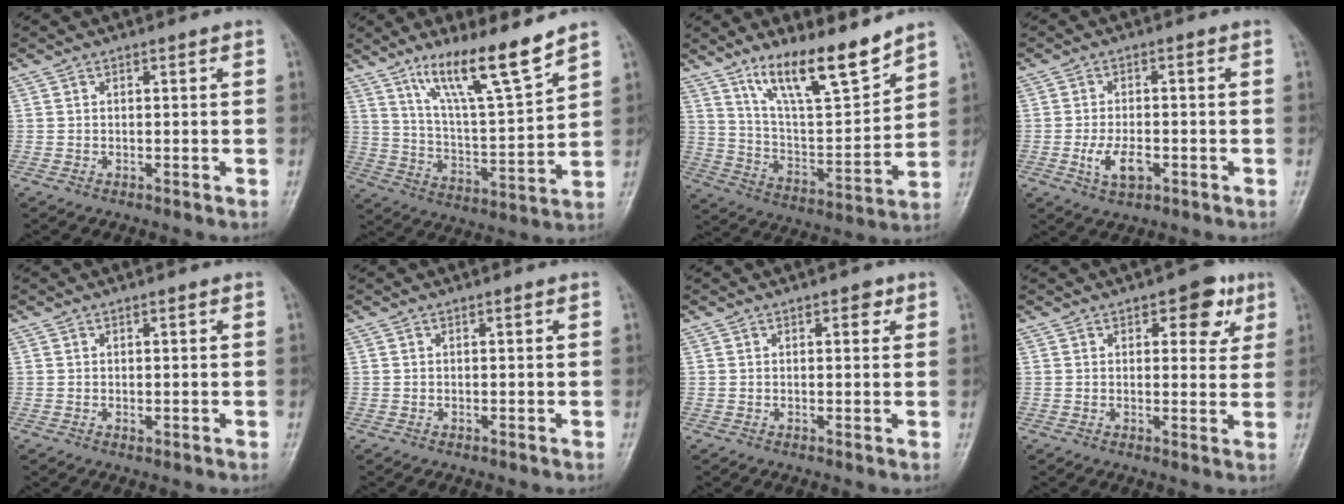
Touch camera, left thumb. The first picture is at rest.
{"total": 14.2, "force": [10.3, 1.6, 9.7], "torque": [-0.162, -0.064, 0.191]}
{"total": 15.4, "force": [11.5, 3.5, 9.7], "torque": [-0.141, -0.073, 0.213]}
{"total": 5.3, "force": [-1.8, 2.7, 4.2], "torque": [-0.077, 0.006, -0.028]}
{"total": 0.9, "force": [0.1, 0.5, 0.8], "torque": [-0.010, -0.002, 0.004]}
{"total": 0.0}
{"total": 2.0, "force": [1.0, 1.1, 1.4], "torque": [-0.006, -0.001, 0.012]}
{"total": 6.9, "force": [3.3, 3.7, 4.7], "torque": [-0.024, -0.010, 0.035]}